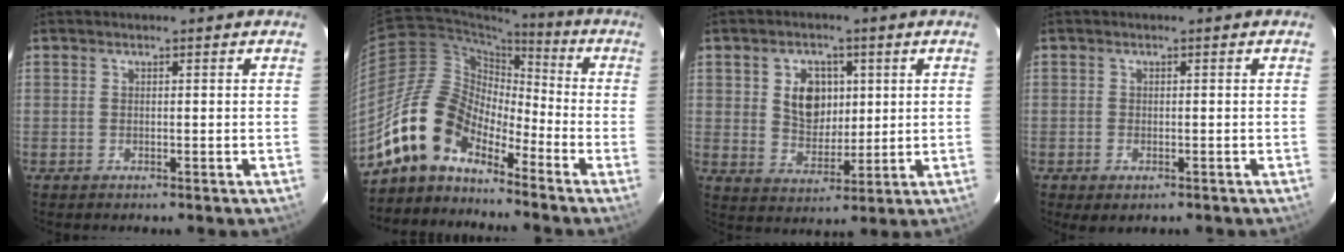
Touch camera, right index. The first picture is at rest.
{"total": 12.9, "force": [-9.8, 6.2, 5.8], "torque": [-0.104, 0.022, -0.195]}
{"total": 8.1, "force": [2.1, 6.1, 4.9], "torque": [-0.085, 0.010, 0.047]}
{"total": 2.2, "force": [-1.2, 1.3, 1.4], "torque": [-0.025, -0.007, -0.017]}